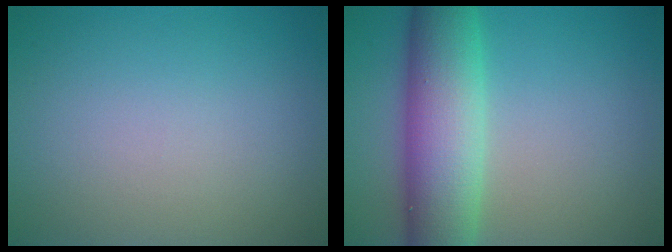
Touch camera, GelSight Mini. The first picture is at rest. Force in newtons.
{"total": 8.9, "press": 8.9, "slide": 0.5}